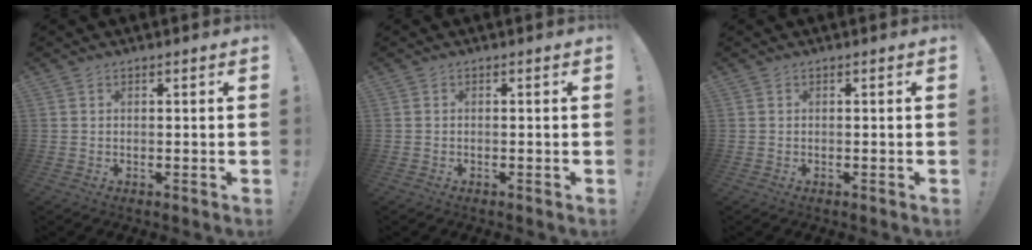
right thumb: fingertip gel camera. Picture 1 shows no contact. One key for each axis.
{"total": 0.0}
{"total": 0.0}